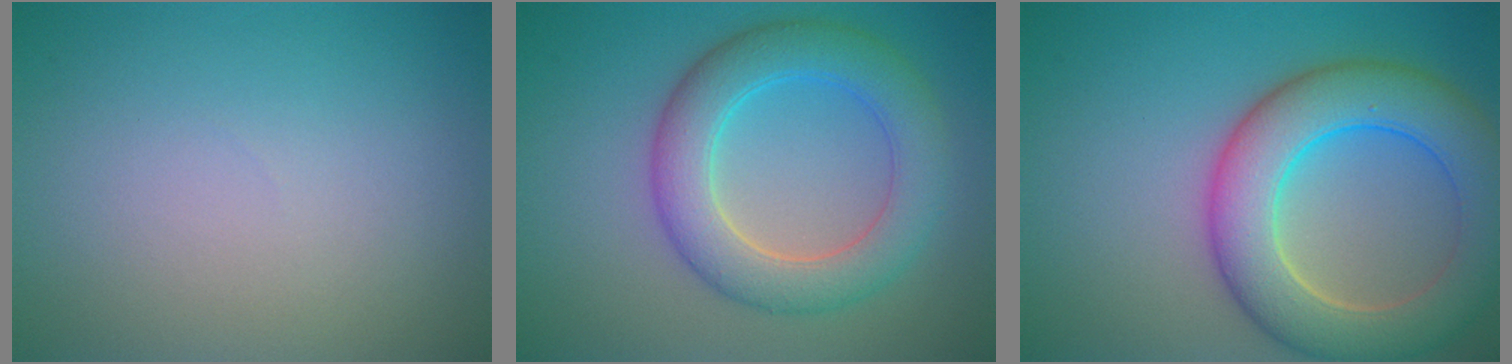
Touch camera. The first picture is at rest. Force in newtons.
{"total": 6.1, "press": 6.1, "slide": 0.2}
{"total": 8.6, "press": 8.6, "slide": 0.5}